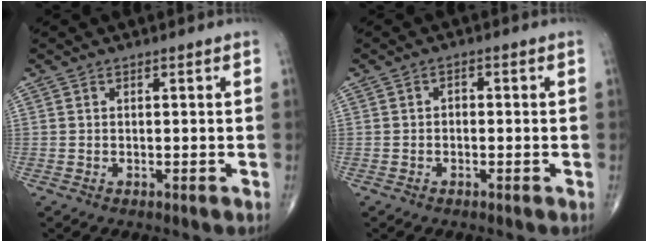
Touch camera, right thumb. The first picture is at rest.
{"total": 1.2, "force": [-0.2, 0.9, 0.8], "torque": [-0.007, 0.005, -0.009]}